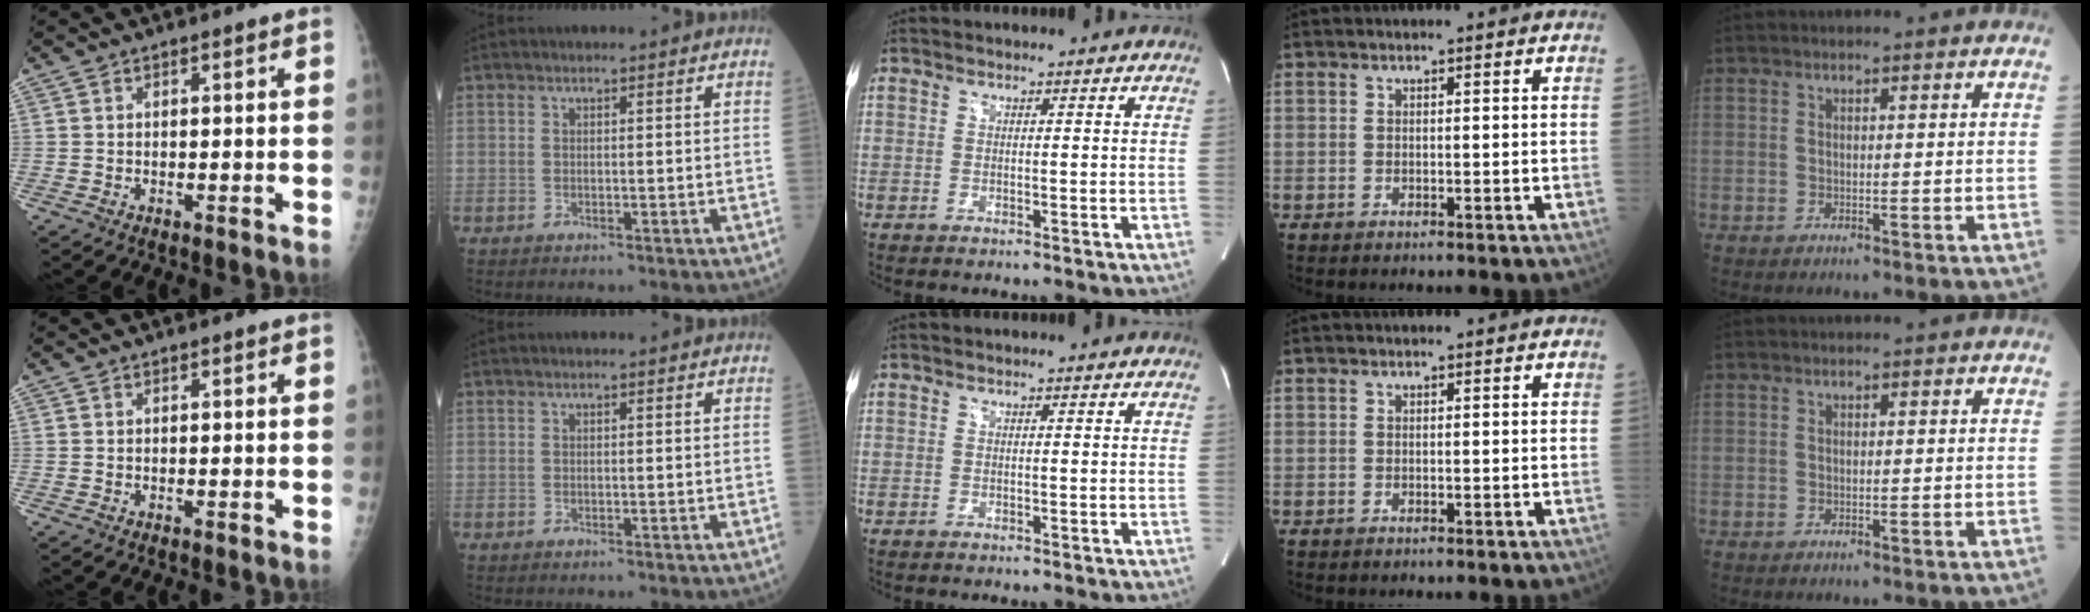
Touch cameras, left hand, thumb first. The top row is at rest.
{}